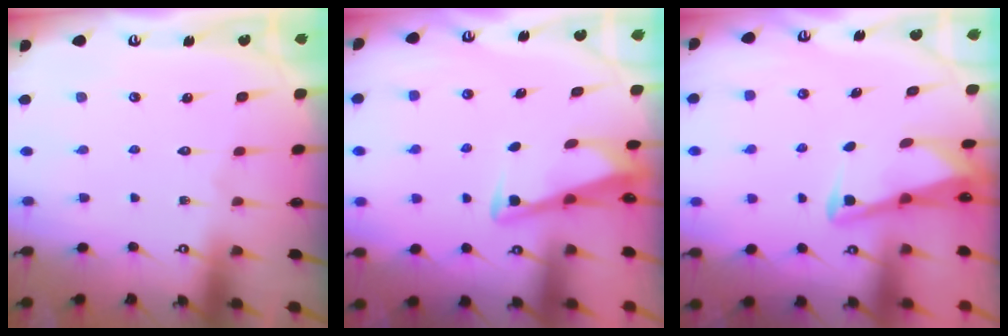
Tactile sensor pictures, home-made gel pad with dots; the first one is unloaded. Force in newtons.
{"total": 3.5, "press": 3.5, "slide": 0.4}
{"total": 2.9, "press": 2.8, "slide": 0.4}